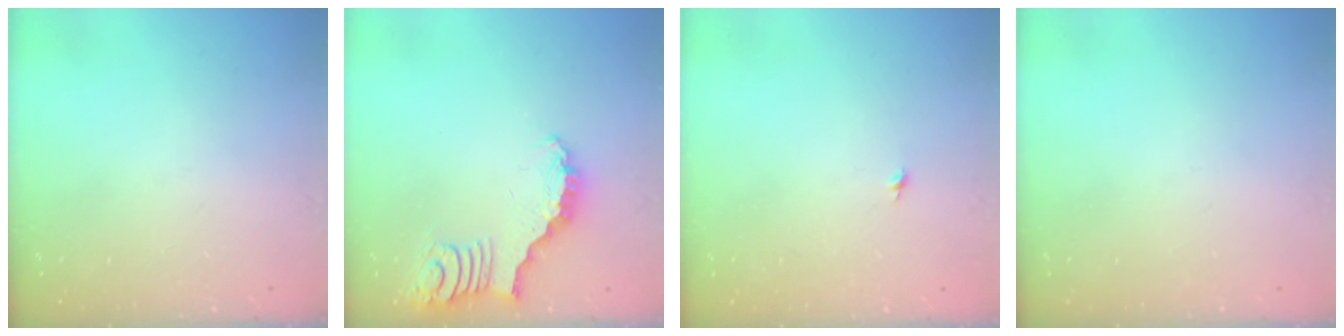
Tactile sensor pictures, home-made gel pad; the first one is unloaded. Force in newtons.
{"total": 2.8, "press": 2.8, "slide": 0.3}
{"total": 4.2, "press": 4.2, "slide": 0.4}
{"total": 0.0}